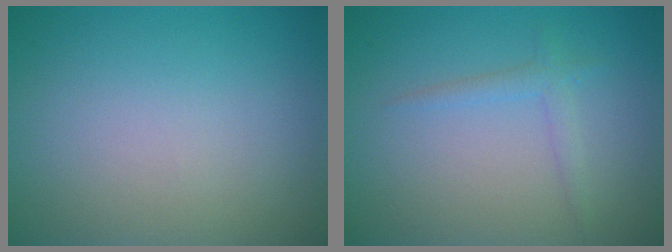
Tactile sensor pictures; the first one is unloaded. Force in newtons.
{"total": 1.4, "press": 1.4, "slide": 0.1}